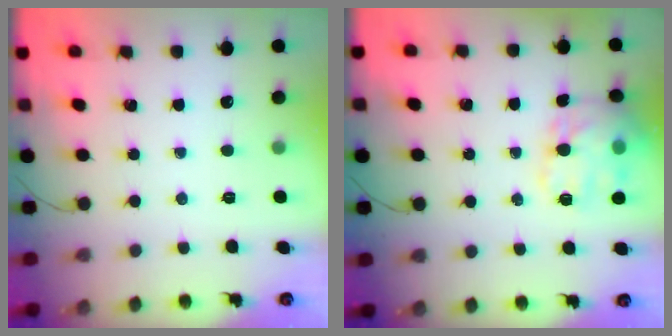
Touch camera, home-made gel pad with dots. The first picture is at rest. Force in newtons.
{"total": 16.8, "press": 16.7, "slide": 1.5}